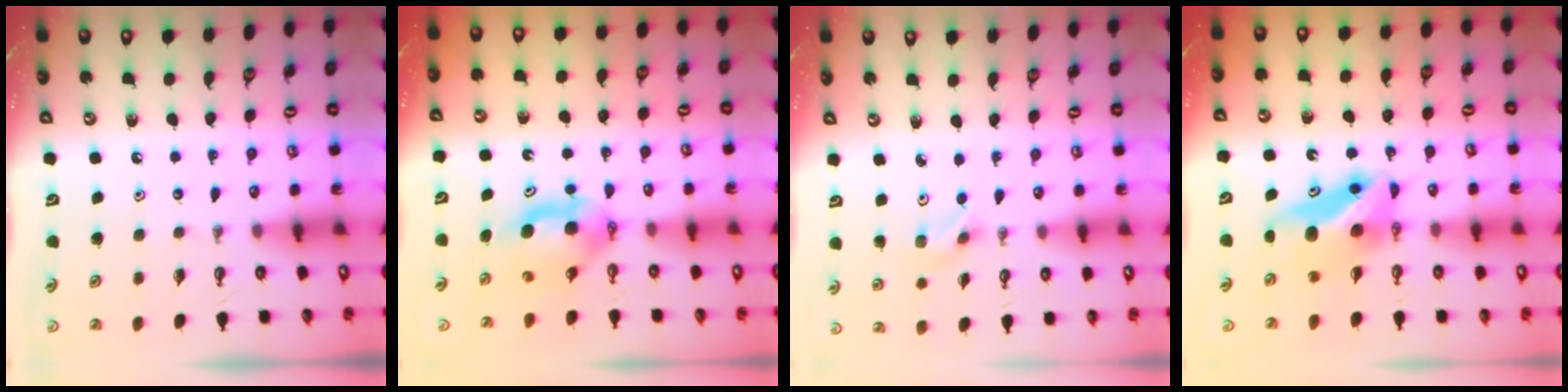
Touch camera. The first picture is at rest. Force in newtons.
{"total": 6.3, "press": 5.1, "slide": 3.6}
{"total": 2.5, "press": 2.5, "slide": 0.5}
{"total": 7.8, "press": 7.7, "slide": 0.6}